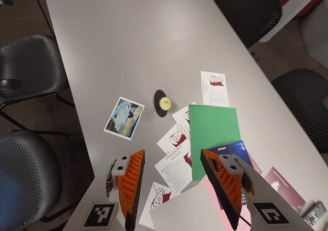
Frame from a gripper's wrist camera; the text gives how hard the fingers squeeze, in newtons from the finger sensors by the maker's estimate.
{"total": 0.0}